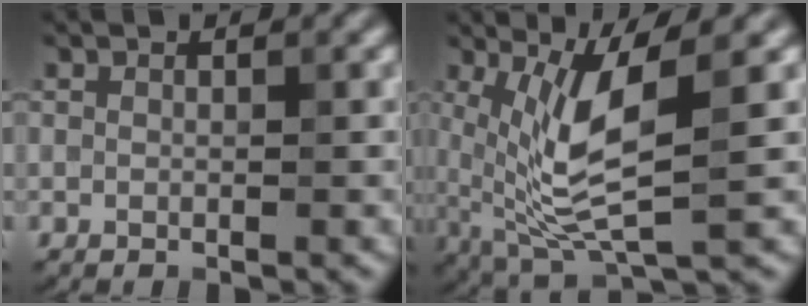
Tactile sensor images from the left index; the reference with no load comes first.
{"total": 7.2, "force": [1.0, 2.0, 6.8], "torque": [-0.140, -0.013, 0.027]}